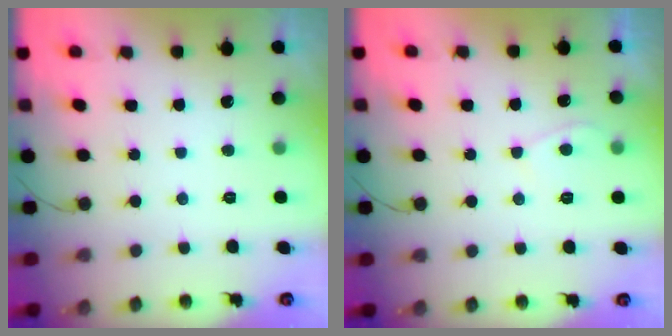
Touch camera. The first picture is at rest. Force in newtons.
{"total": 4.0, "press": 4.0, "slide": 0.5}